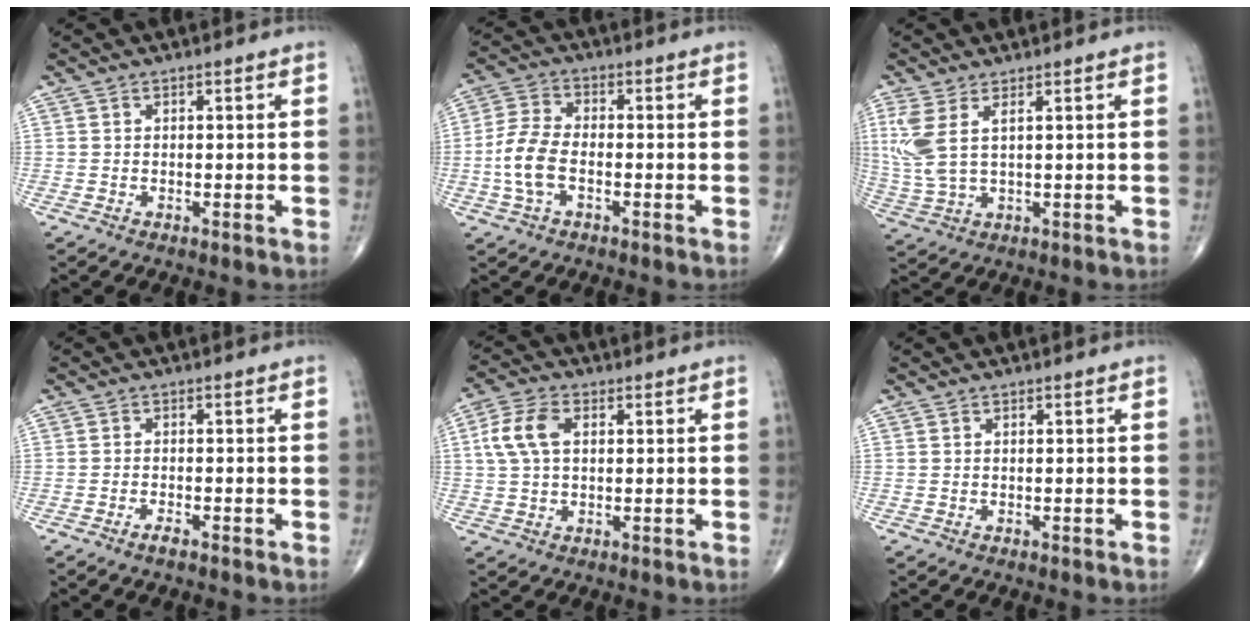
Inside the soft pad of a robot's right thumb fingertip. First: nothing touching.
{"total": 8.1, "force": [-2.0, 4.5, 6.4], "torque": [-0.140, 0.019, -0.043]}
{"total": 7.3, "force": [2.4, 2.7, 6.3], "torque": [-0.171, -0.007, 0.060]}
{"total": 1.5, "force": [-1.2, 0.2, 0.9], "torque": [-0.021, 0.003, -0.024]}
{"total": 7.4, "force": [1.6, 4.5, 5.7], "torque": [-0.125, 0.015, 0.029]}
{"total": 0.0}